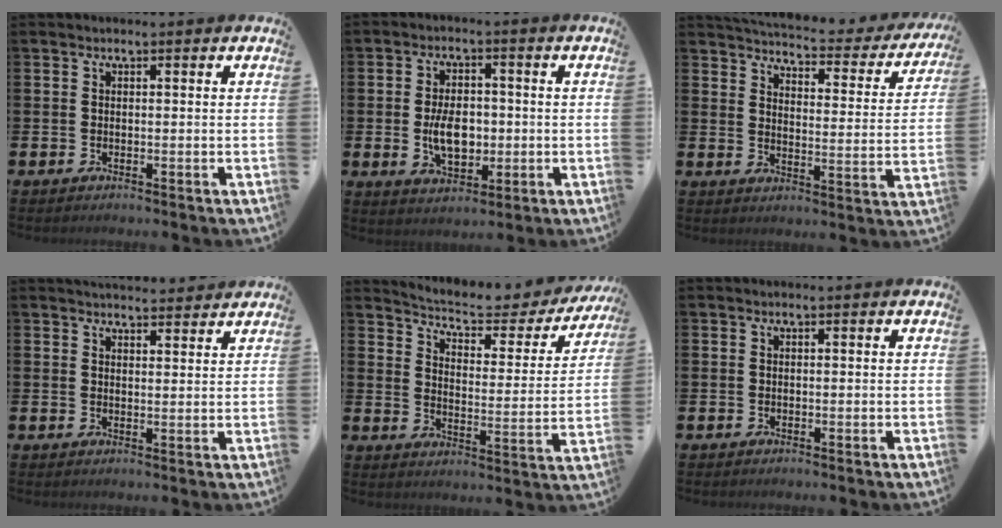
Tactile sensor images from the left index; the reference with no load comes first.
{"total": 6.0, "force": [-0.6, 3.8, 4.7], "torque": [-0.079, 0.002, -0.015]}
{"total": 4.5, "force": [4.3, 0.7, 1.0], "torque": [-0.041, -0.039, 0.068]}
{"total": 3.6, "force": [3.6, 0.5, 0.1], "torque": [-0.002, -0.021, 0.064]}
{"total": 5.6, "force": [5.1, 1.4, 1.8], "torque": [-0.060, -0.038, 0.080]}
{"total": 0.0}